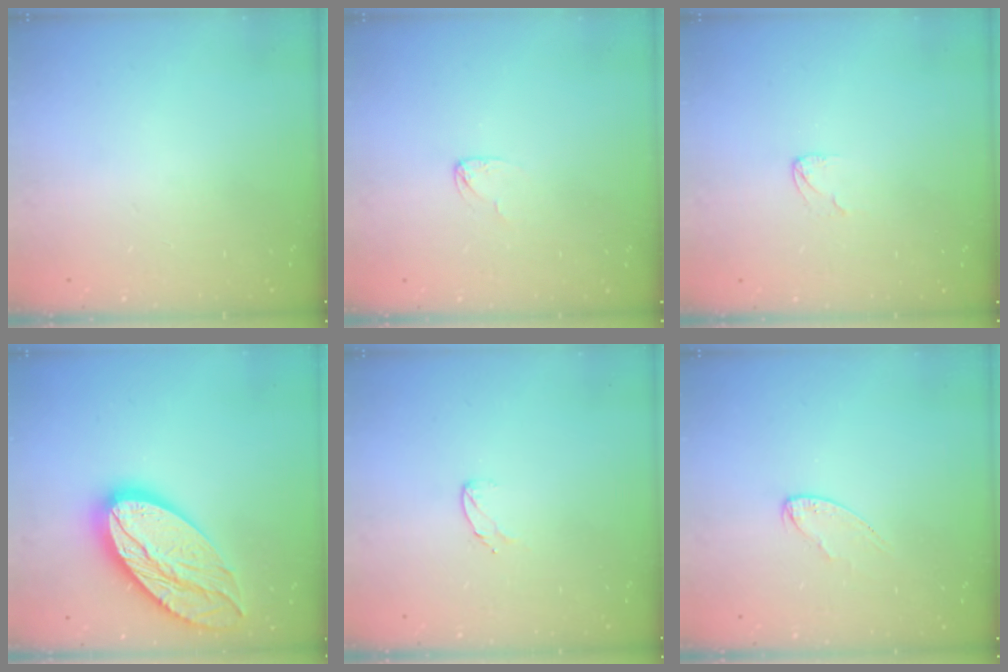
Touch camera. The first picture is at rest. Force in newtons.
{"total": 2.9, "press": 2.9, "slide": 0.2}
{"total": 3.1, "press": 3.1, "slide": 0.2}
{"total": 23.1, "press": 23.0, "slide": 2.0}
{"total": 5.0, "press": 4.9, "slide": 0.4}
{"total": 4.0, "press": 3.9, "slide": 0.4}